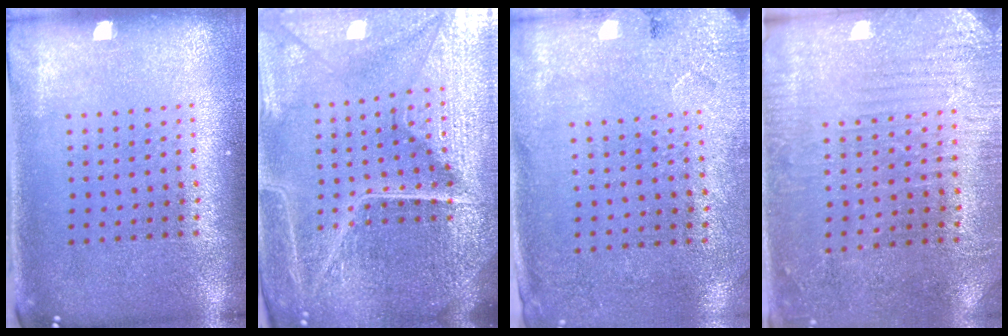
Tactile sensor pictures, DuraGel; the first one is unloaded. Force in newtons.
{"total": 6.3, "press": 5.6, "slide": 2.9}
{"total": 2.7, "press": 2.2, "slide": 1.6}
{"total": 2.9, "press": 2.7, "slide": 0.9}